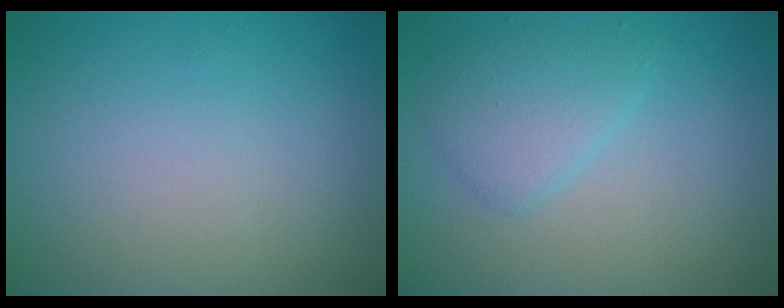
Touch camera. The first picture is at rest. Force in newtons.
{"total": 2.6, "press": 2.6, "slide": 0.1}